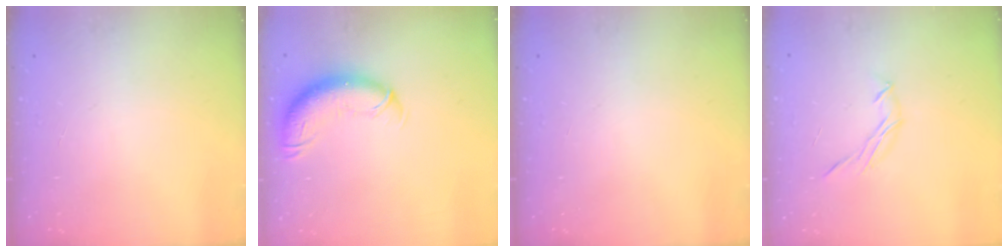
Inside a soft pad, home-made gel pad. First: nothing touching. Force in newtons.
{"total": 12.0, "press": 11.7, "slide": 2.6}
{"total": 0.0}
{"total": 6.6, "press": 6.4, "slide": 1.6}